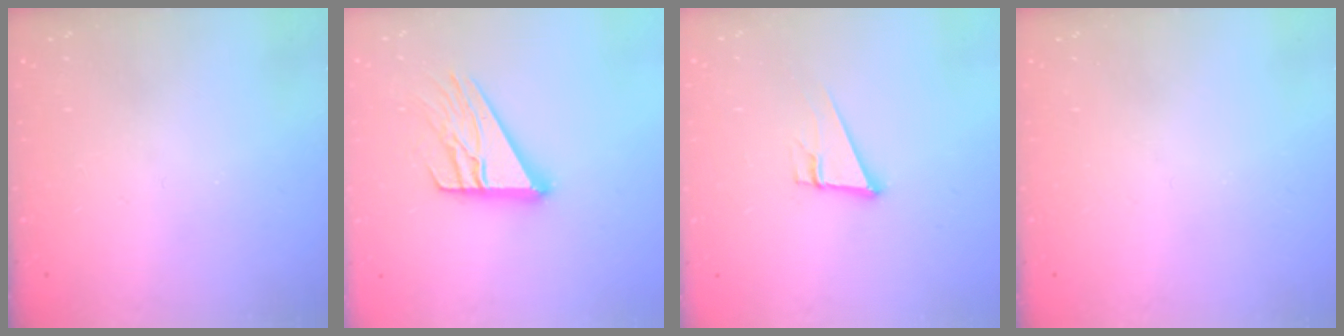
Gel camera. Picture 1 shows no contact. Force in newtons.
{"total": 15.4, "press": 15.3, "slide": 1.4}
{"total": 9.0, "press": 8.3, "slide": 3.3}
{"total": 0.0}